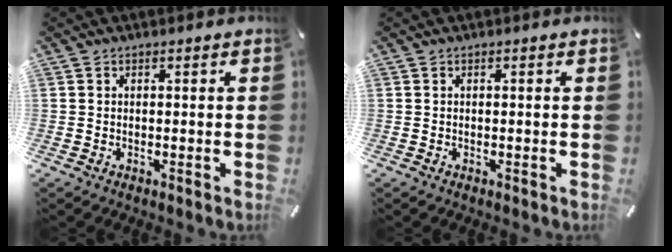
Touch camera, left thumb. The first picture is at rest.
{"total": 0.0}